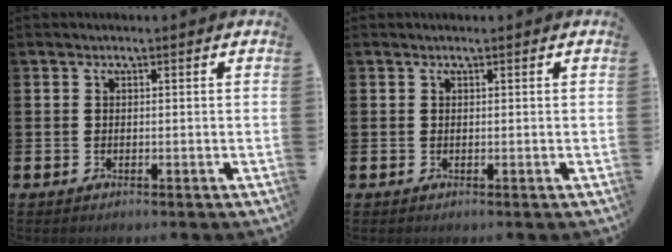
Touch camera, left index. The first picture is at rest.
{"total": 0.0}